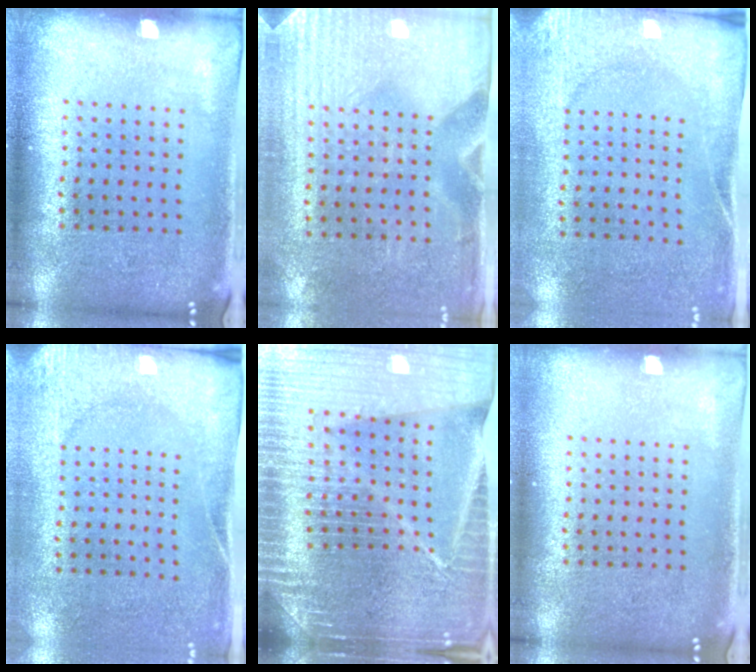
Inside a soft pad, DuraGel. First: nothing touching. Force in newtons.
{"total": 3.0, "press": 2.6, "slide": 1.5}
{"total": 2.7, "press": 2.0, "slide": 1.7}
{"total": 2.7, "press": 2.1, "slide": 1.7}
{"total": 6.7, "press": 5.8, "slide": 3.4}
{"total": 0.0}